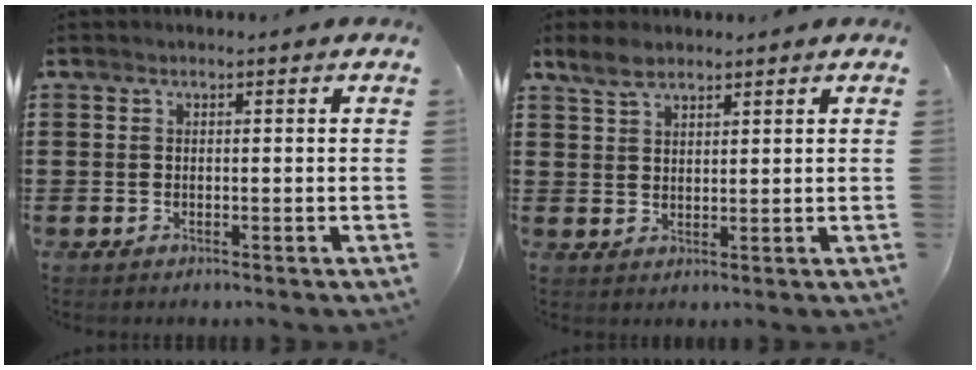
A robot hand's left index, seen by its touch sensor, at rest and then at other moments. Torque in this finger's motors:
{"motor_torque": [-0.22, 0.20, -0.24, -0.01]}